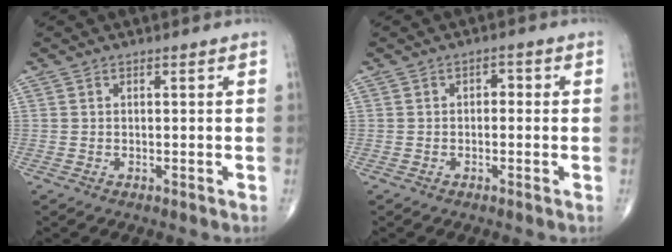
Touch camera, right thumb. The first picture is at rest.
{"total": 1.7, "force": [-0.1, 1.2, 1.2], "torque": [-0.004, 0.007, -0.010]}